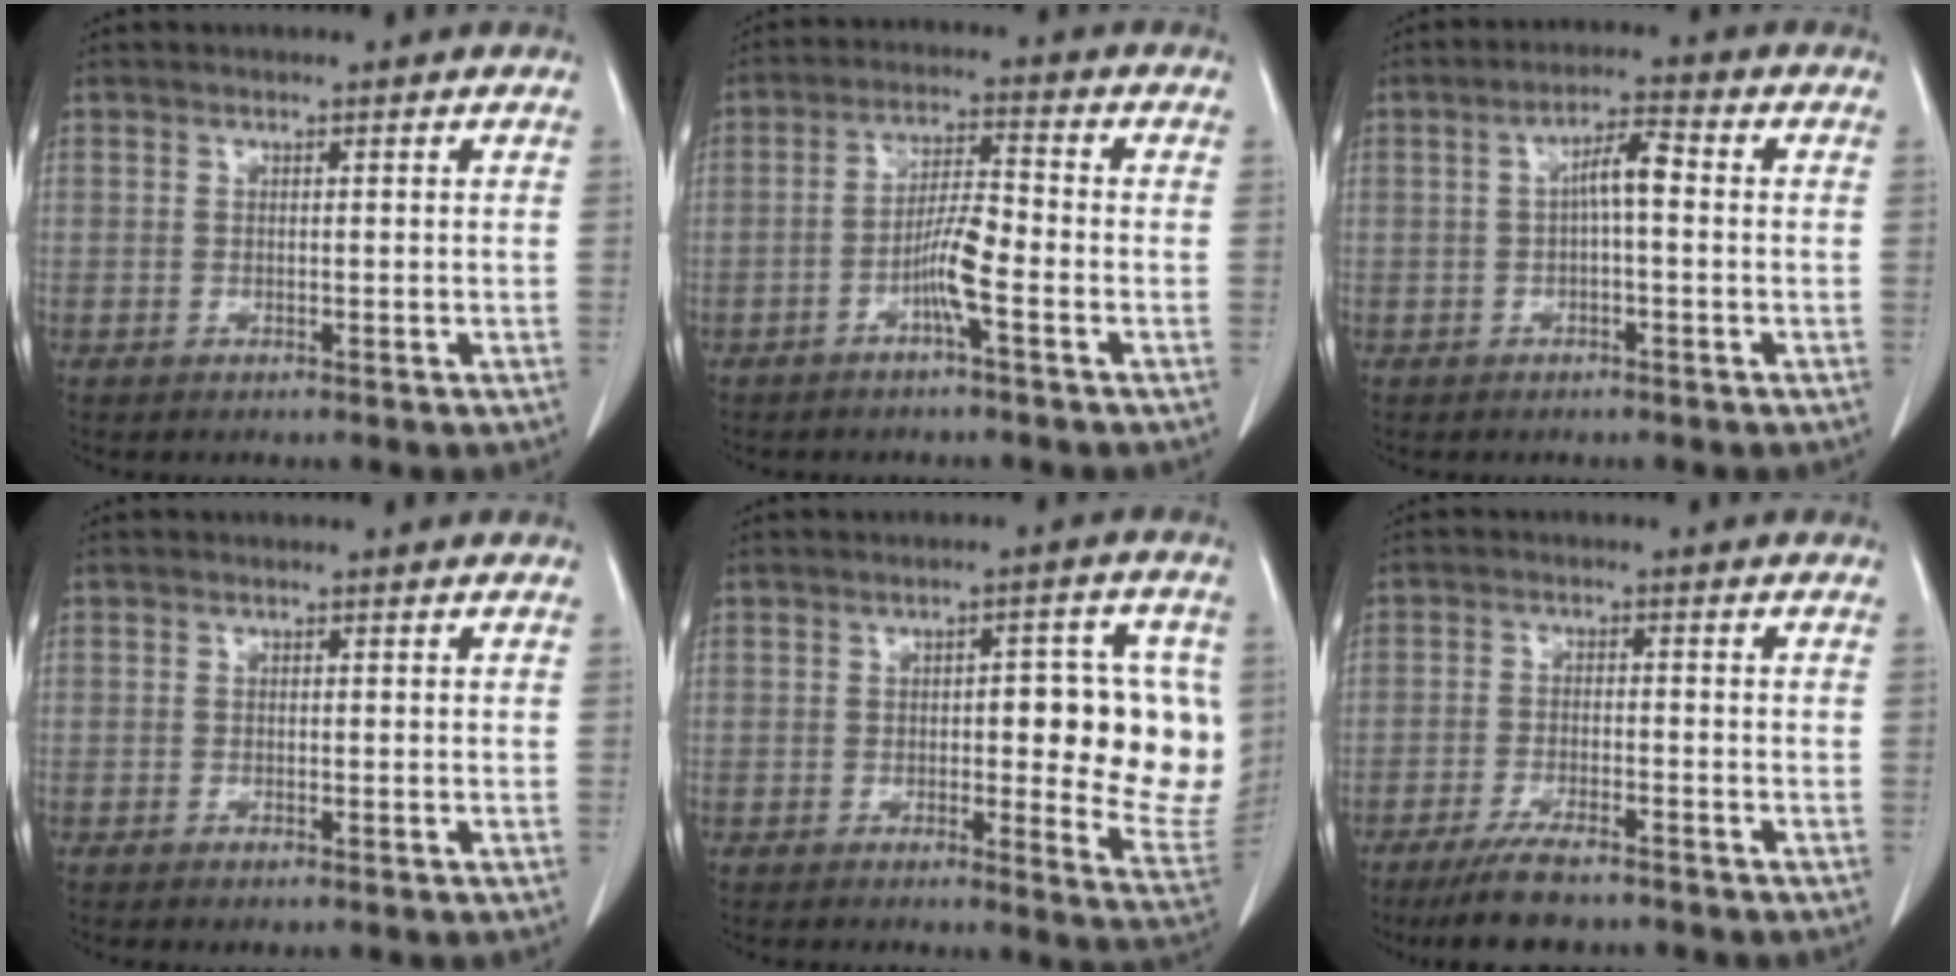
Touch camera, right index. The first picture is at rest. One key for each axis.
{"total": 5.6, "fx": -2.4, "fy": 0.2, "fz": 5.1, "tx": -0.101, "ty": 0.007, "tz": -0.044}
{"total": 4.4, "fx": 0.1, "fy": 0.9, "fz": 4.3, "tx": -0.074, "ty": 0.016, "tz": 0.000}
{"total": 0.8, "fx": -0.5, "fy": 0.2, "fz": 0.6, "tx": -0.011, "ty": -0.002, "tz": -0.005}
{"total": 13.0, "fx": 0.9, "fy": 4.1, "fz": 12.3, "tx": -0.131, "ty": 0.000, "tz": 0.010}
{"total": 7.6, "fx": -6.1, "fy": 1.5, "fz": 4.3, "tx": -0.077, "ty": -0.017, "tz": -0.104}